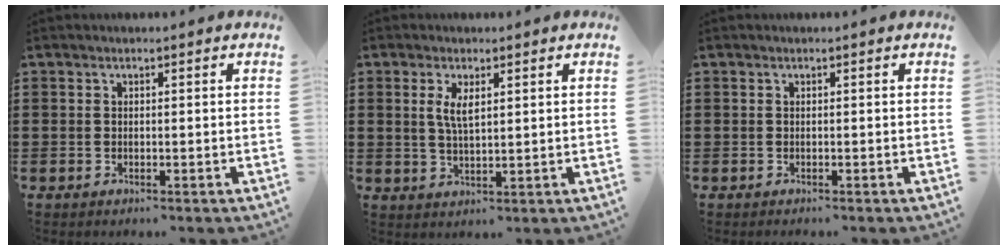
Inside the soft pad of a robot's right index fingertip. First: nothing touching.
{"total": 3.5, "force": [1.1, 1.1, 3.1], "torque": [-0.066, 0.003, 0.018]}
{"total": 0.0}